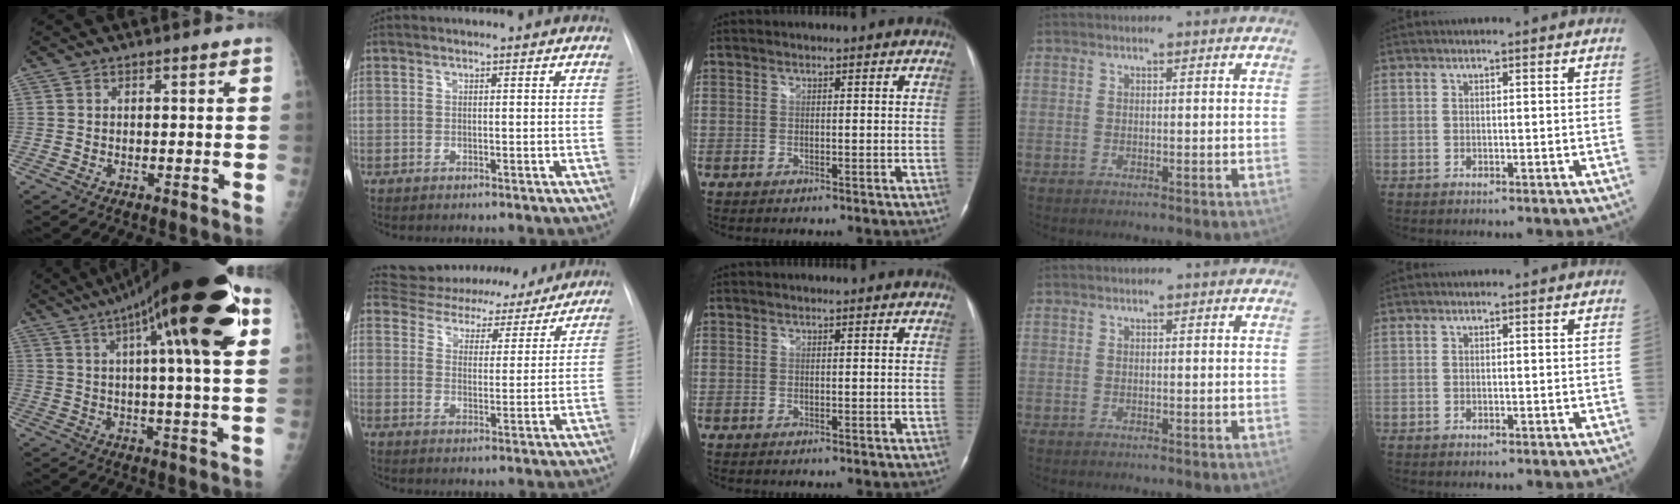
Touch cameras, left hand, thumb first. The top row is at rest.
{"thumb": {"total": 24.9, "force": [10.4, 5.0, 22.1], "torque": [-0.339, 0.012, 0.153]}, "index": {"total": 18.2, "force": [16.9, 5.7, 3.8], "torque": [-0.057, 0.011, 0.229]}}